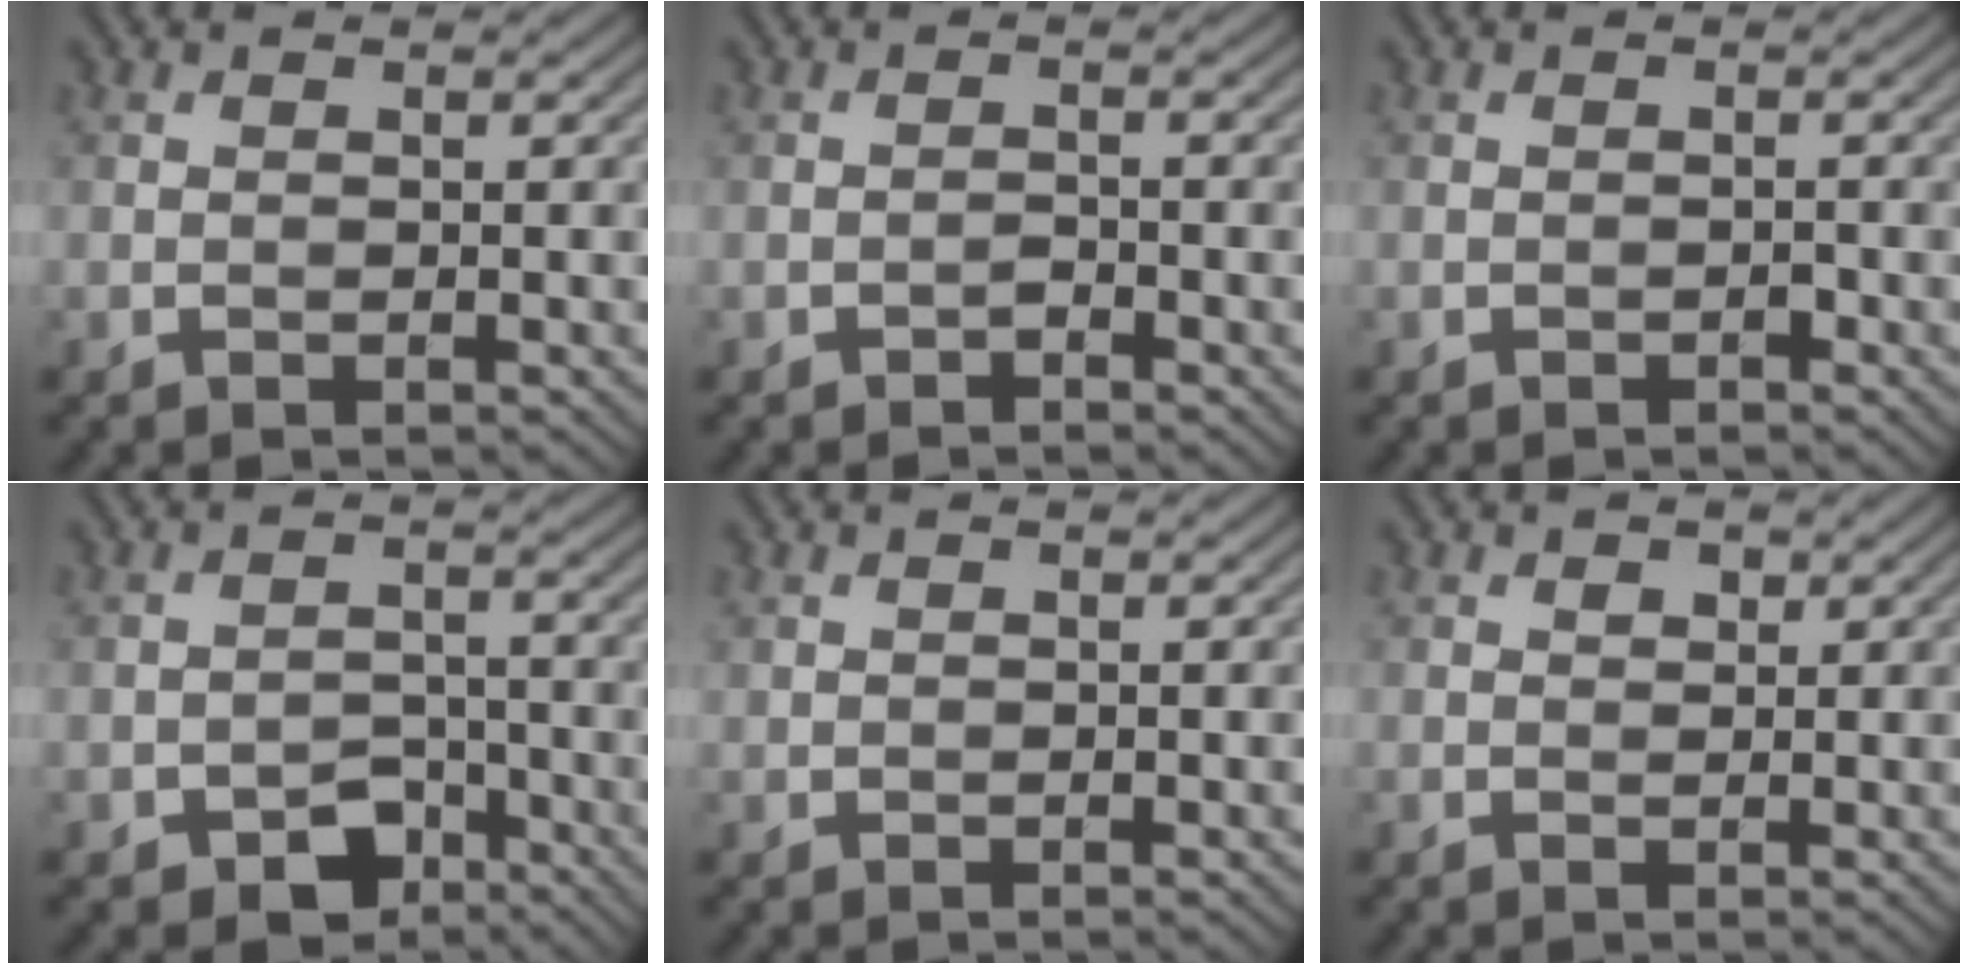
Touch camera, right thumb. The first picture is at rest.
{"total": 1.0, "force": [-0.9, 0.4, 0.4], "torque": [-0.006, 0.003, -0.018]}
{"total": 0.6, "force": [-0.5, 0.2, 0.3], "torque": [-0.002, 0.003, -0.008]}
{"total": 4.5, "force": [-3.0, 2.7, 2.0], "torque": [-0.031, -0.001, -0.055]}
{"total": 0.5, "force": [0.3, 0.4, 0.1], "torque": [-0.001, -0.003, 0.011]}
{"total": 1.0, "force": [0.6, 0.7, 0.4], "torque": [-0.007, -0.001, 0.009]}